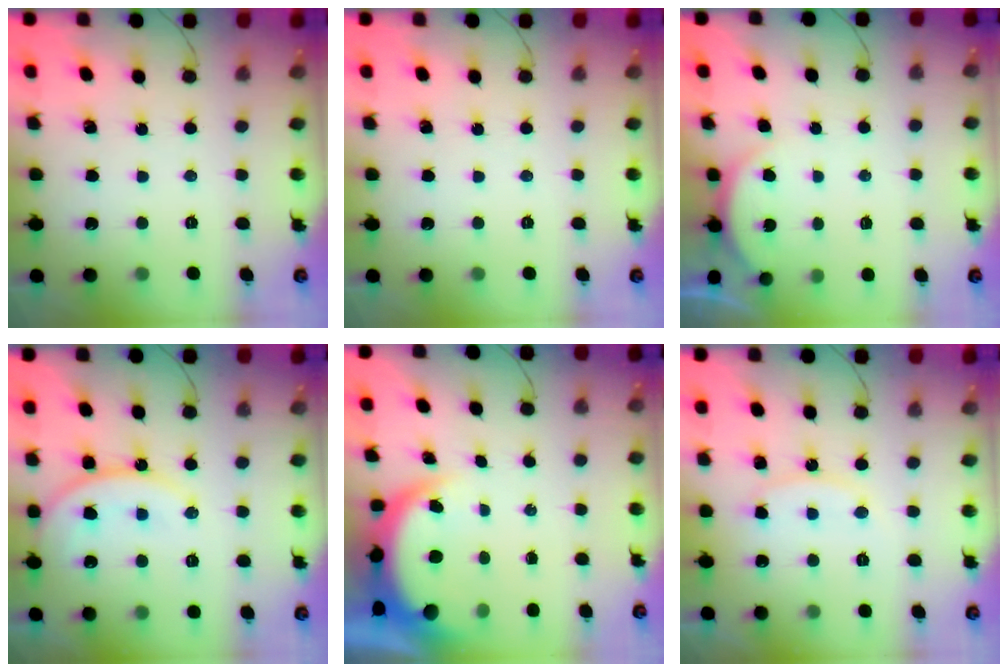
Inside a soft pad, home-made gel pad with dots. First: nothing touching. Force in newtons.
{"total": 0.0}
{"total": 3.2, "press": 3.2, "slide": 0.7}
{"total": 15.0, "press": 14.9, "slide": 1.7}
{"total": 5.0, "press": 4.9, "slide": 0.6}
{"total": 8.3, "press": 8.3, "slide": 0.5}